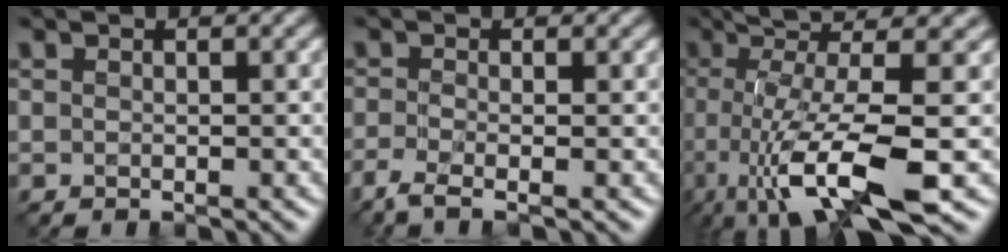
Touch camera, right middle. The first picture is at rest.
{"total": 2.8, "force": [-1.8, 0.7, 2.1], "torque": [-0.045, -0.015, -0.047]}
{"total": 11.4, "force": [-2.7, 2.9, 10.7], "torque": [-0.174, 0.001, -0.049]}